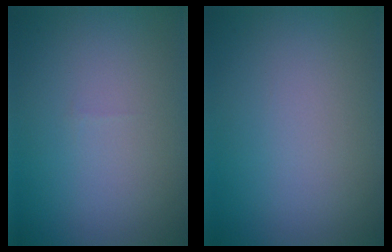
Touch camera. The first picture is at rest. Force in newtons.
{"total": 0.0}